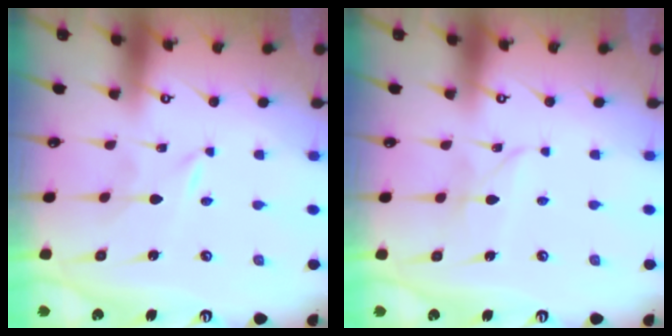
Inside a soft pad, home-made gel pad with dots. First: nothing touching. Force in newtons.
{"total": 4.7, "press": 4.7, "slide": 0.2}